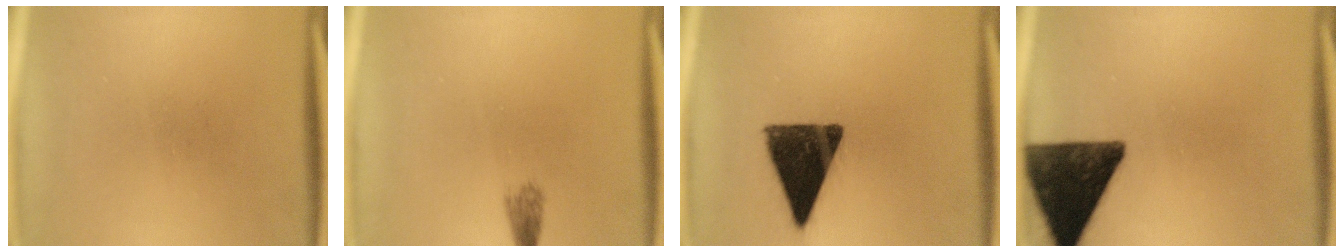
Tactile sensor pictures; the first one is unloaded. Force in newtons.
{"total": 1.7}
{"total": 13.7}
{"total": 14.1}